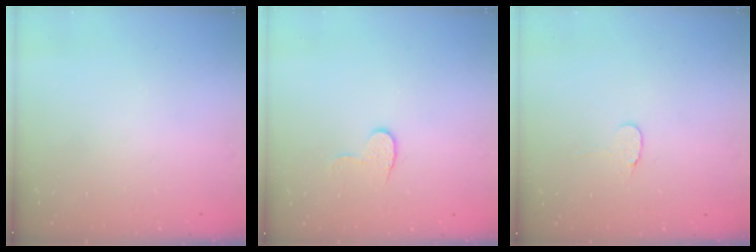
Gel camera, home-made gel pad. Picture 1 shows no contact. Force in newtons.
{"total": 6.3, "press": 6.3, "slide": 0.4}
{"total": 4.5, "press": 4.5, "slide": 0.4}